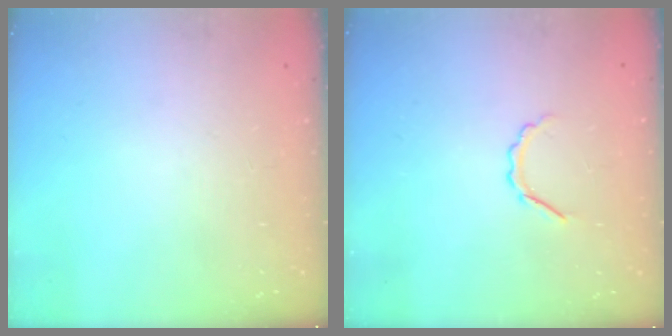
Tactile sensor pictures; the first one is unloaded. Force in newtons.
{"total": 4.0, "press": 3.9, "slide": 1.0}